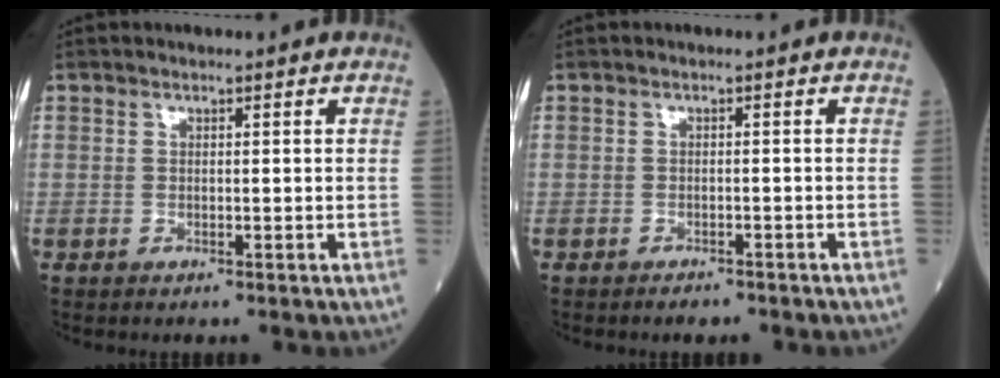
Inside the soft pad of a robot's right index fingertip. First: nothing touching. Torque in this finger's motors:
{"motor_torque": [0.01, -0.10, -0.02, 0.00]}